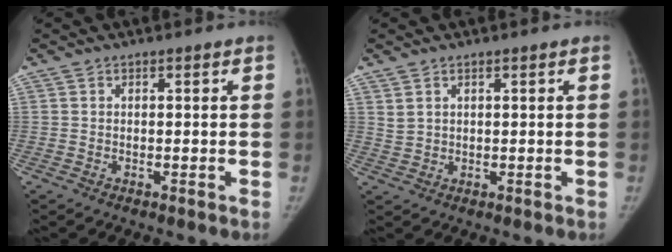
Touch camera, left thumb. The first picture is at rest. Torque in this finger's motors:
{"motor_torque": [1.49, 1.55, 0.54, -0.17, 0.00]}